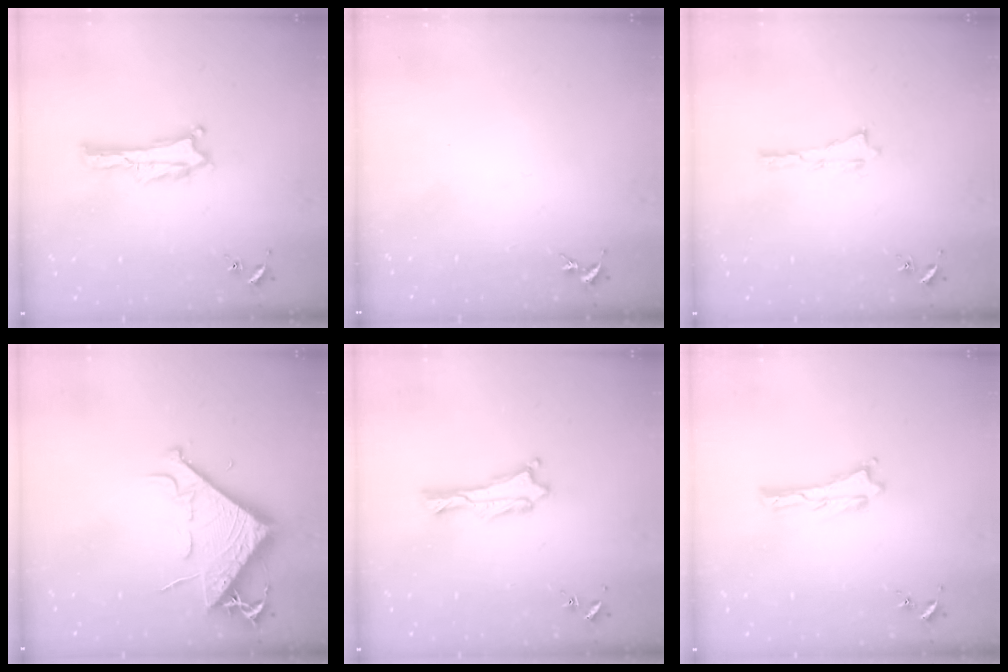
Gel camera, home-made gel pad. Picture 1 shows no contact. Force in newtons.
{"total": 0.0}
{"total": 0.0}
{"total": 8.9, "press": 8.8, "slide": 1.1}
{"total": 0.6, "press": 0.6, "slide": 0.2}
{"total": 0.0}